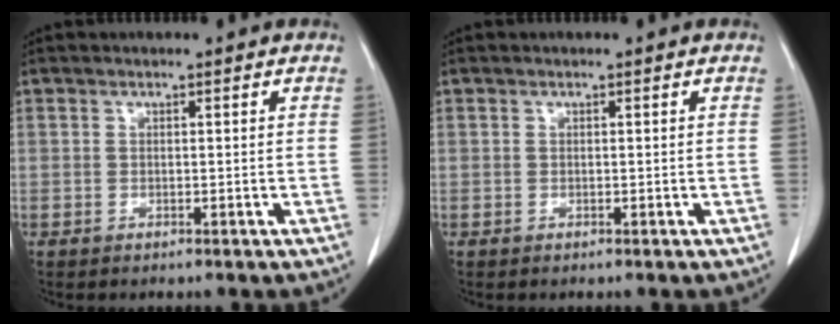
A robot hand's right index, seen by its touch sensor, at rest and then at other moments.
{"total": 0.0}